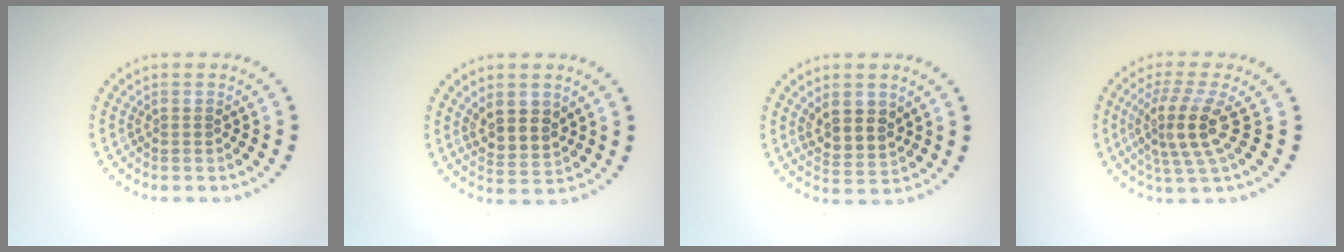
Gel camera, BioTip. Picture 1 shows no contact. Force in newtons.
{"total": 3.3, "press": 3.0, "slide": 1.4}
{"total": 3.3, "press": 3.0, "slide": 1.4}
{"total": 3.9, "press": 3.0, "slide": 2.5}